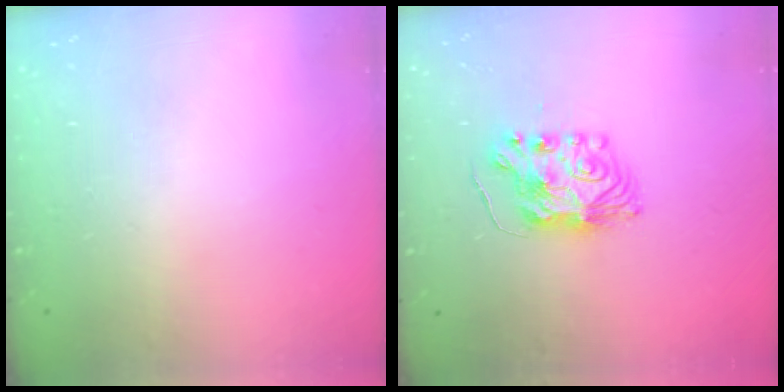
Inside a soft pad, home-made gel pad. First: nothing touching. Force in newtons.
{"total": 8.6, "press": 8.5, "slide": 0.7}